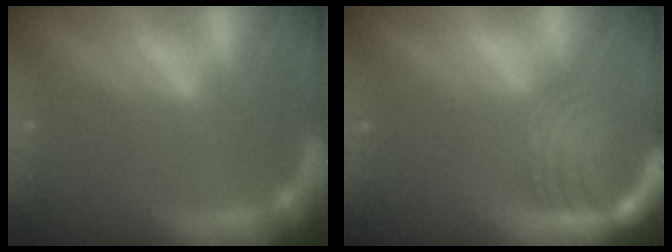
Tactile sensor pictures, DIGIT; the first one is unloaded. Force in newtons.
{"total": 8.1}